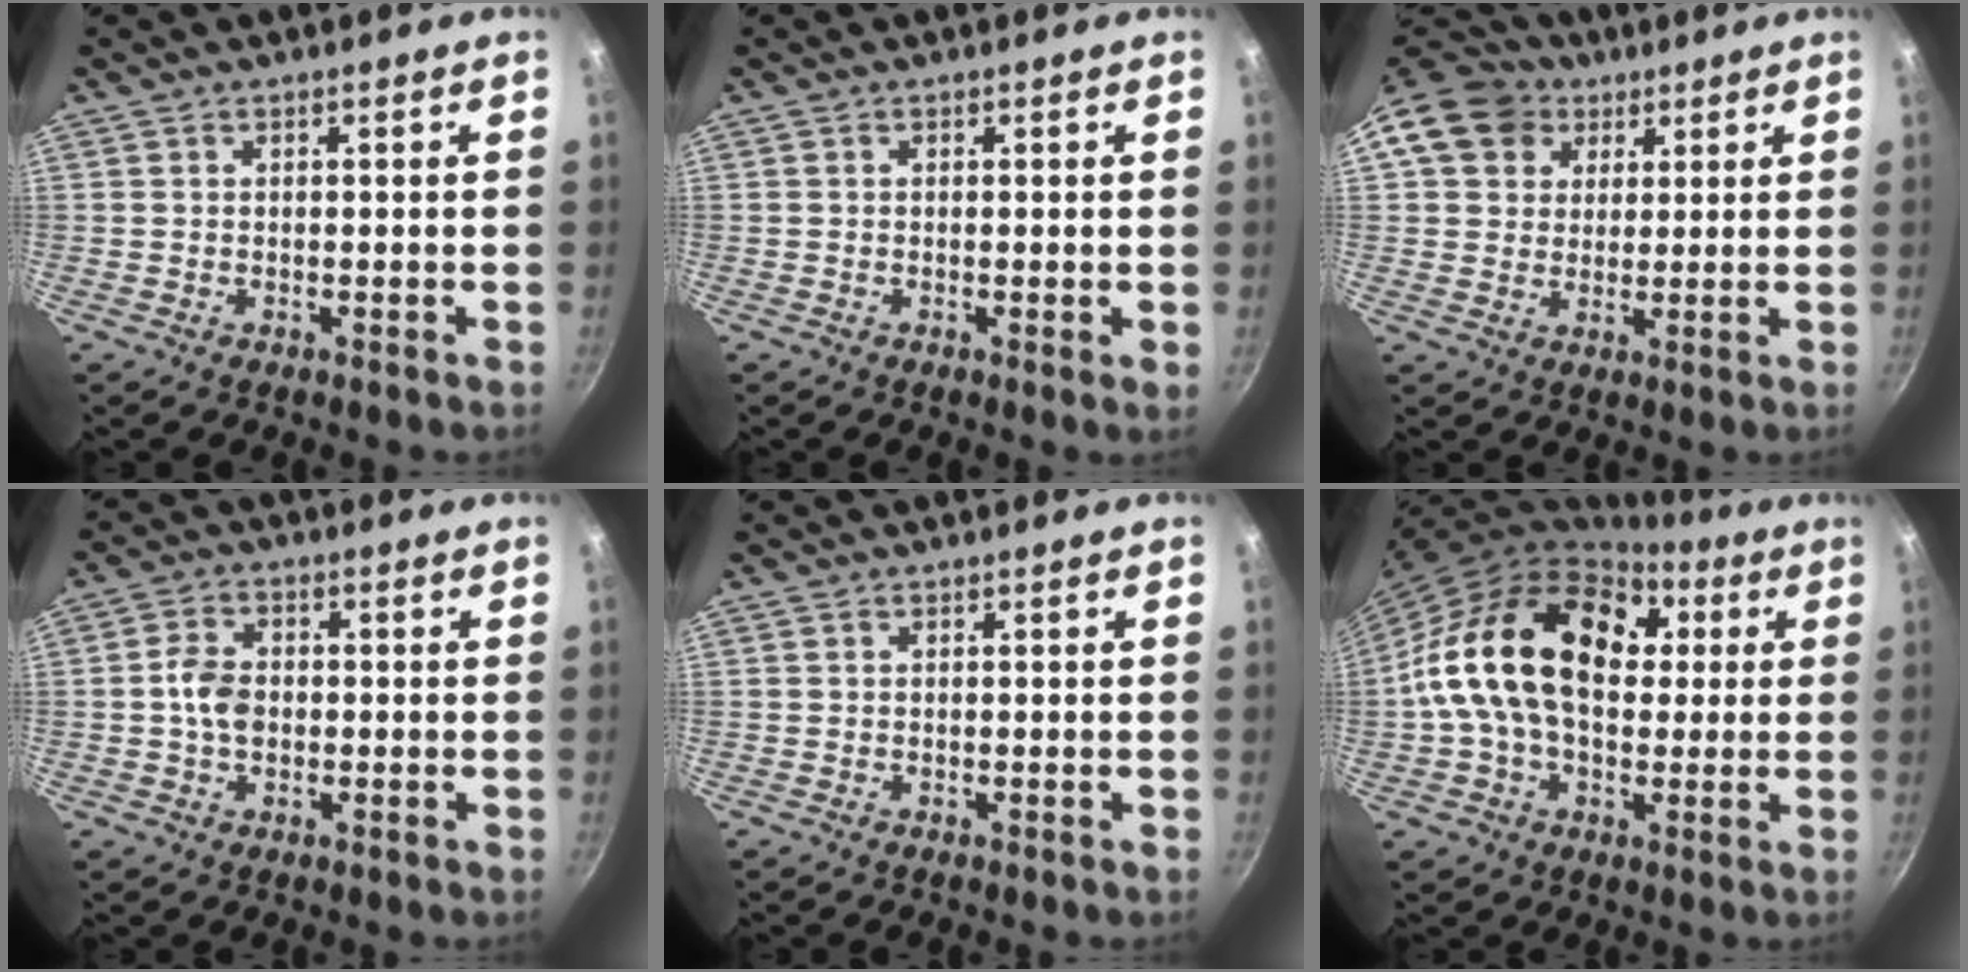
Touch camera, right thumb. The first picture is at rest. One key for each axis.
{"total": 0.8, "fx": 0.1, "fy": 0.1, "fz": 0.8, "tx": -0.012, "ty": -0.003, "tz": -0.003}
{"total": 12.0, "fx": 4.9, "fy": 10.1, "fz": 4.3, "tx": -0.062, "ty": 0.016, "tz": 0.074}
{"total": 5.2, "fx": -0.5, "fy": 3.8, "fz": 3.6, "tx": -0.060, "ty": 0.014, "tz": -0.015}
{"total": 0.0}
{"total": 23.2, "fx": 3.4, "fy": 15.7, "fz": 16.8, "tx": -0.269, "ty": 0.035, "tz": 0.044}